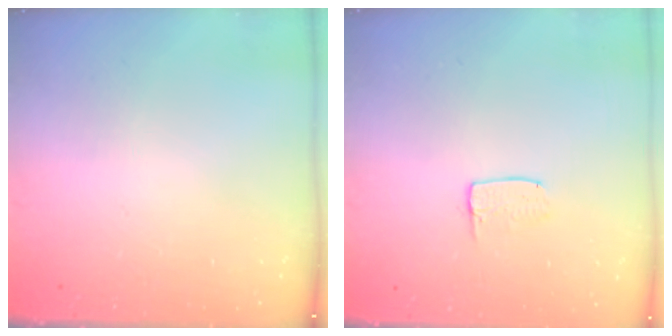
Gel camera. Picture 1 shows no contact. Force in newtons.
{"total": 3.4, "press": 3.3, "slide": 0.3}